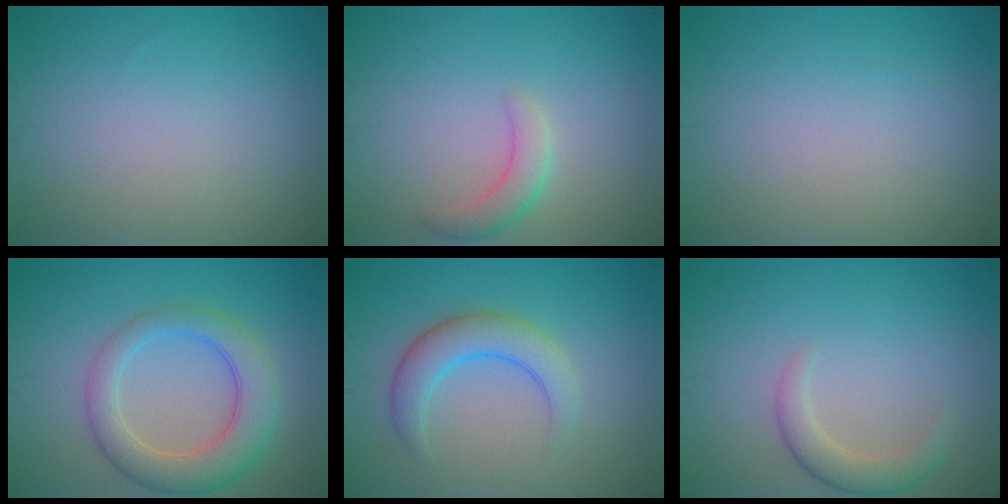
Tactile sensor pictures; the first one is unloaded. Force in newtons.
{"total": 2.2, "press": 2.2, "slide": 0.1}
{"total": 0.0}
{"total": 5.7, "press": 5.7, "slide": 0.1}
{"total": 4.0, "press": 4.0, "slide": 0.2}
{"total": 2.5, "press": 2.5, "slide": 0.2}